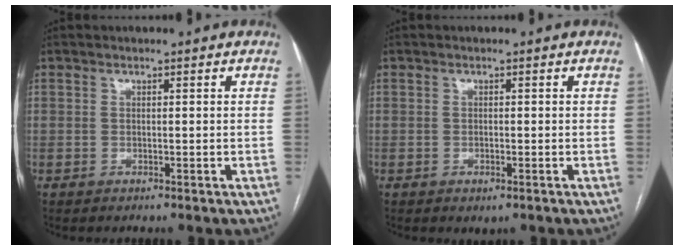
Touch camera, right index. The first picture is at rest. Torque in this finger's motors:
{"motor_torque": [0.42, -0.03, 0.13, 0.01]}